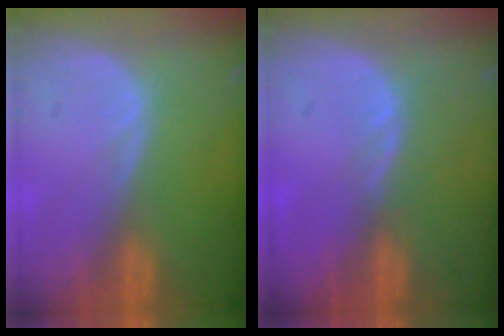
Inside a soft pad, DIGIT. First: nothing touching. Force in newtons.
{"total": 1.1, "press": 1.0, "slide": 0.5}